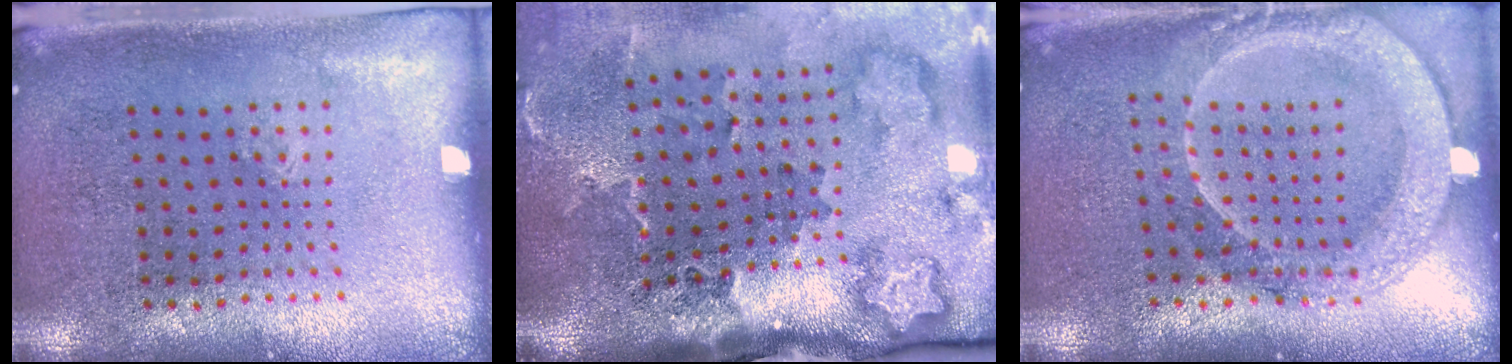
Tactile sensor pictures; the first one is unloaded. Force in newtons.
{"total": 3.8, "press": 2.4, "slide": 3.0}
{"total": 2.0, "press": 1.8, "slide": 0.7}